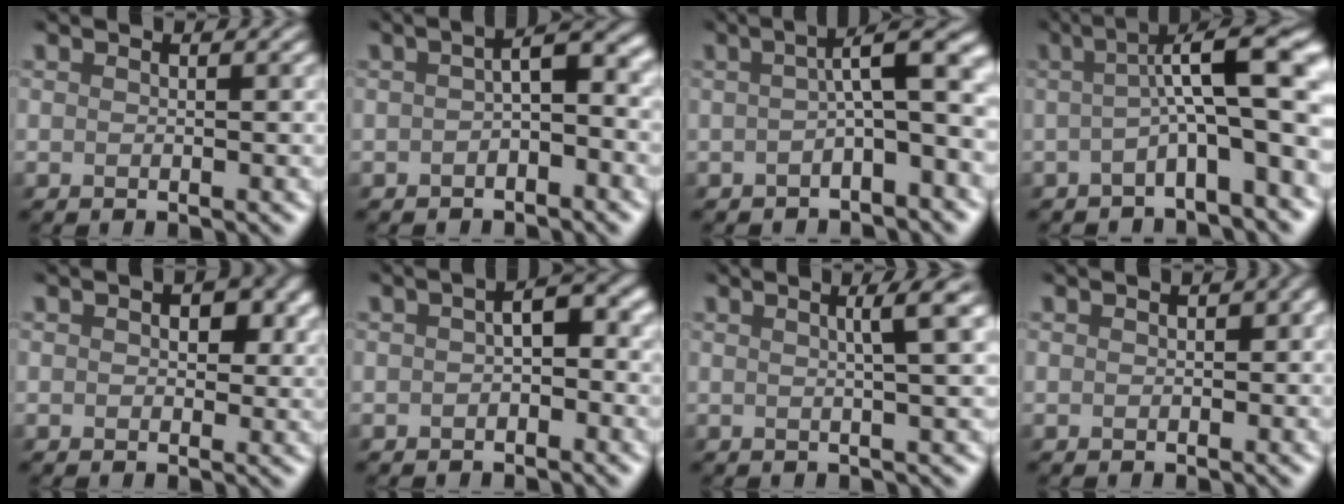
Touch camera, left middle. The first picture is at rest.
{"total": 2.9, "force": [-1.1, 1.0, 2.5], "torque": [-0.039, 0.013, -0.026]}
{"total": 4.9, "force": [-0.8, 1.0, 4.7], "torque": [-0.060, 0.022, -0.022]}
{"total": 8.6, "force": [-1.2, 1.6, 8.4], "torque": [-0.104, 0.038, -0.031]}
{"total": 2.6, "force": [0.6, 1.9, 1.7], "torque": [-0.002, 0.009, 0.001]}
{"total": 2.5, "force": [-0.9, 1.2, 2.0], "torque": [-0.030, 0.013, -0.021]}
{"total": 2.9, "force": [0.7, 0.2, 2.8], "torque": [-0.031, 0.010, 0.008]}
{"total": 2.5, "force": [-0.4, 1.6, 1.8], "torque": [-0.005, 0.008, -0.011]}